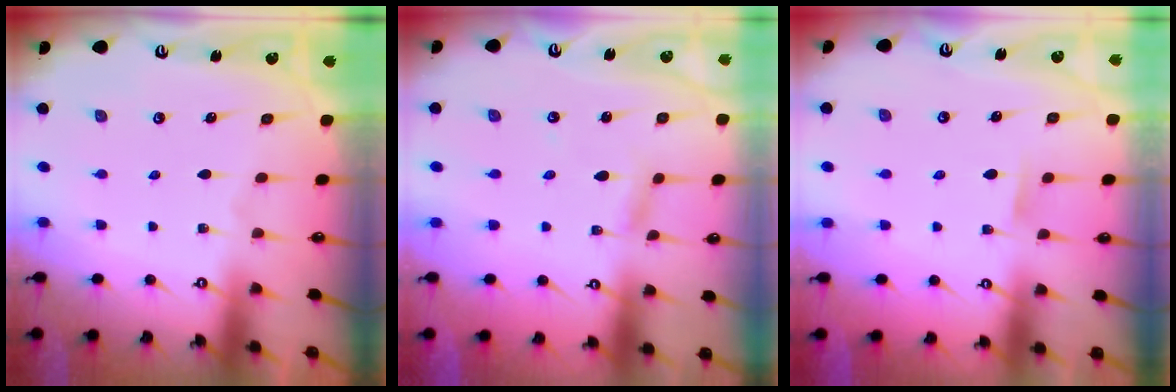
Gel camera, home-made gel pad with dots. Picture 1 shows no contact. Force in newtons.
{"total": 2.9, "press": 2.9, "slide": 0.1}
{"total": 3.9, "press": 3.9, "slide": 0.6}